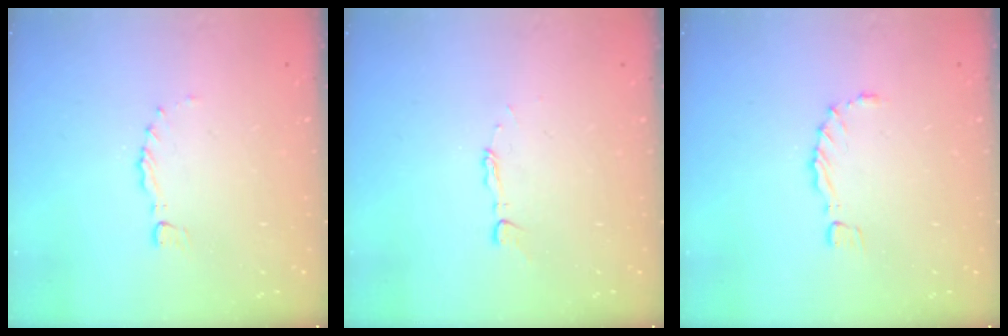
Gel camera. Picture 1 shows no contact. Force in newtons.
{"total": 3.0, "press": 3.0, "slide": 0.2}
{"total": 1.1, "press": 1.1, "slide": 0.2}